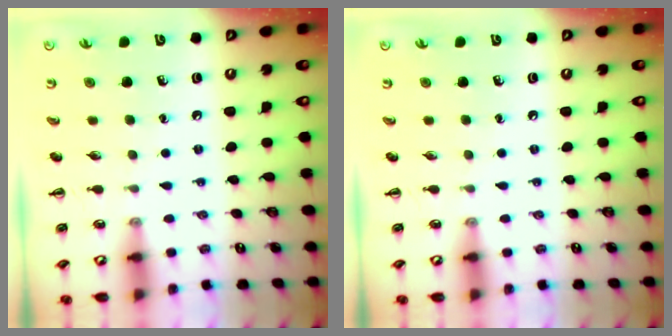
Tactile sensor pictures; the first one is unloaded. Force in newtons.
{"total": 0.0}